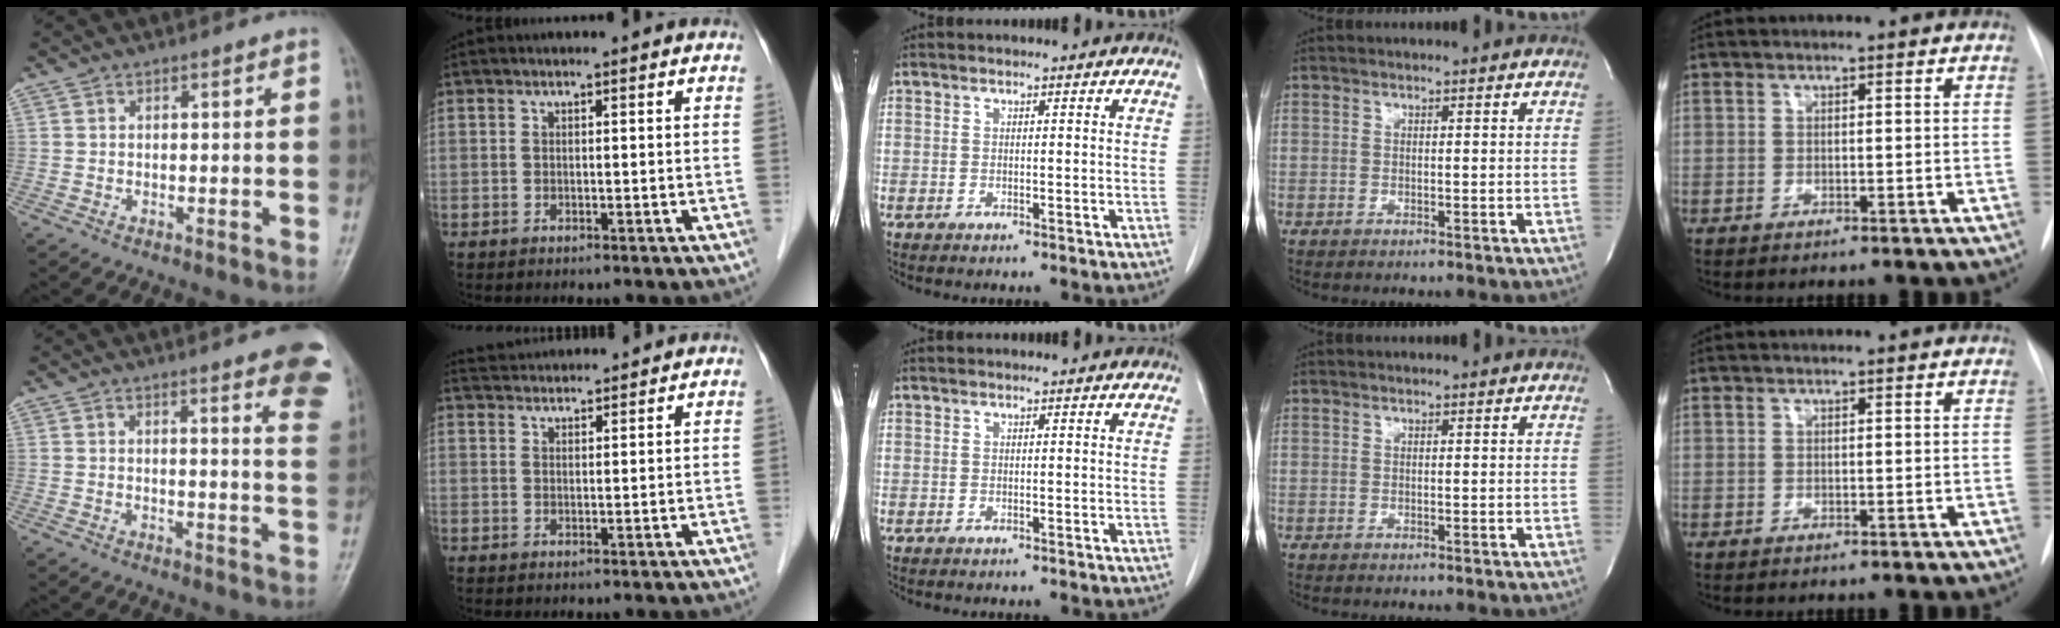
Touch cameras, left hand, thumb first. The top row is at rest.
{"thumb": {"total": 13.0, "force": [8.6, 2.5, 9.4], "torque": [-0.084, -0.039, 0.079]}, "index": {"total": 5.8, "force": [5.7, 0.4, 0.9], "torque": [-0.020, 0.038, 0.091]}}